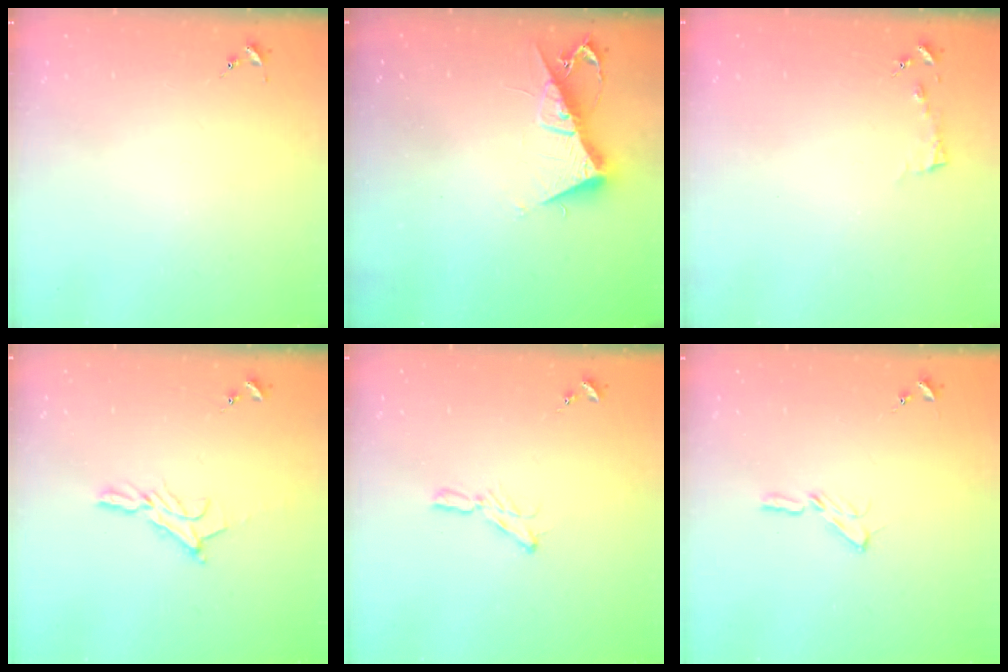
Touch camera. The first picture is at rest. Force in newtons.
{"total": 10.2, "press": 10.2, "slide": 0.7}
{"total": 3.4, "press": 3.4, "slide": 0.4}
{"total": 9.9, "press": 9.9, "slide": 0.6}
{"total": 6.2, "press": 6.2, "slide": 0.5}
{"total": 3.5, "press": 3.5, "slide": 0.4}